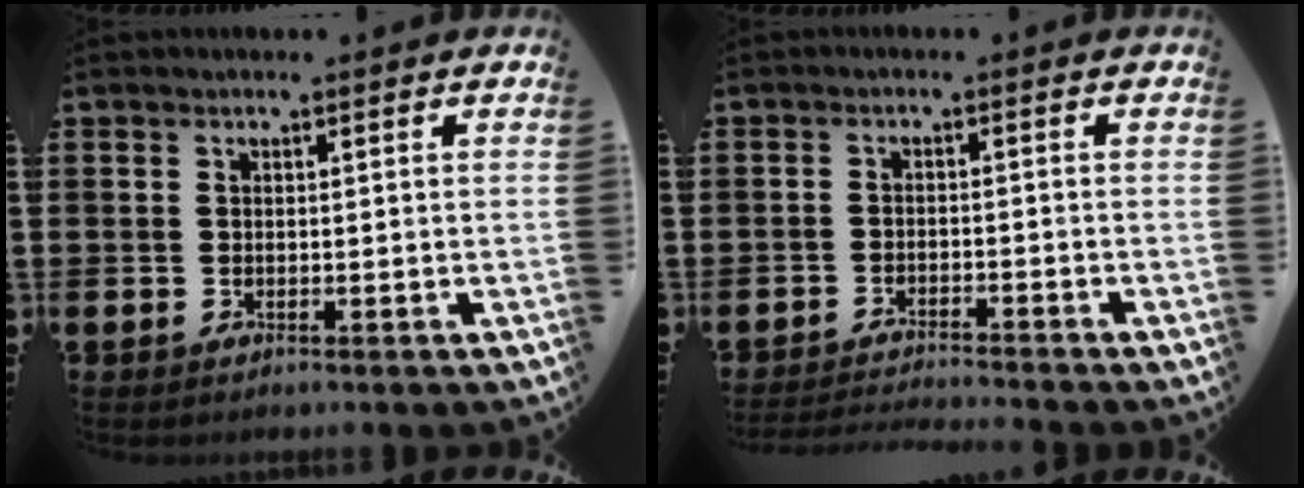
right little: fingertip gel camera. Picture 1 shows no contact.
{"total": 2.0, "force": [-1.9, -0.3, 0.2], "torque": [-0.004, 0.002, -0.040]}